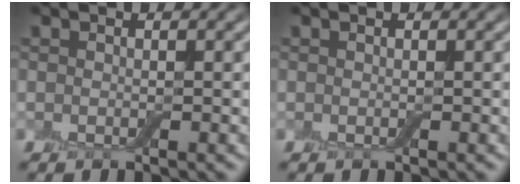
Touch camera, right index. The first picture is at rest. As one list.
[{"total": 0.0}]